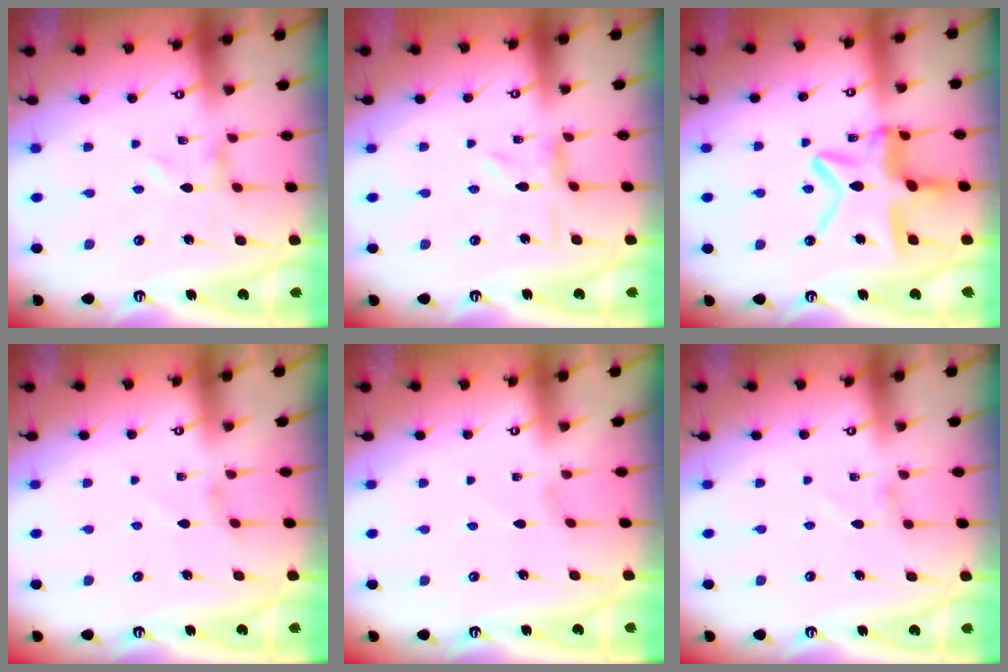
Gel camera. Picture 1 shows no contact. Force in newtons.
{"total": 3.4, "press": 3.4, "slide": 0.4}
{"total": 14.9, "press": 14.8, "slide": 1.4}
{"total": 1.2, "press": 1.1, "slide": 0.4}
{"total": 0.0}
{"total": 0.0}